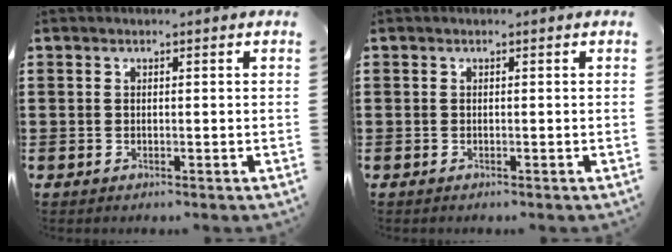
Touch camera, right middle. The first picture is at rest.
{"total": 0.0}